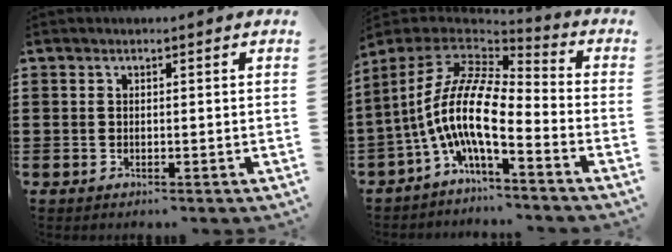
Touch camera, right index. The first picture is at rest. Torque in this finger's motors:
{"motor_torque": [2.14, 0.00, 1.05, 0.21]}